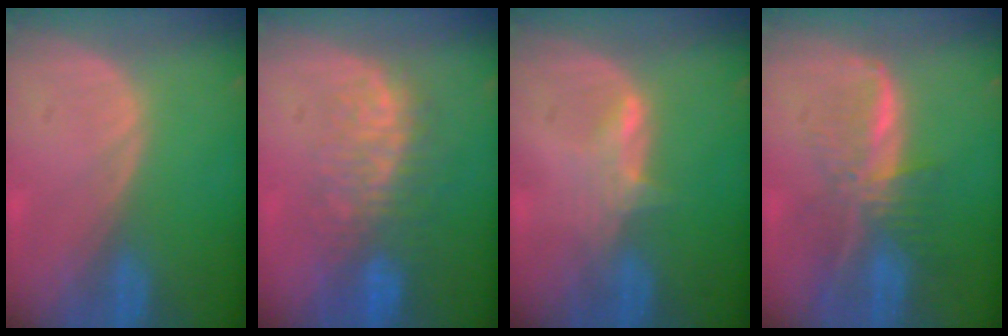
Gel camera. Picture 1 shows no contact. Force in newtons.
{"total": 8.7, "press": 7.8, "slide": 3.8}
{"total": 2.9, "press": 2.9, "slide": 0.4}
{"total": 8.1, "press": 6.8, "slide": 4.4}